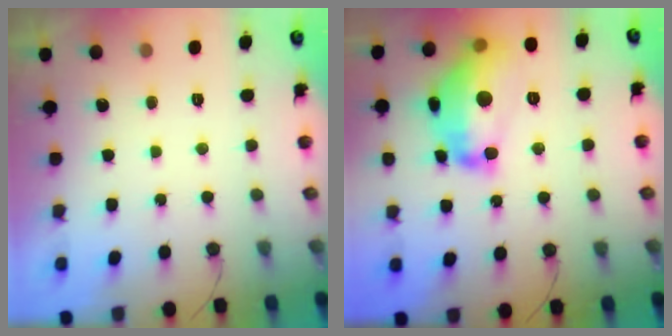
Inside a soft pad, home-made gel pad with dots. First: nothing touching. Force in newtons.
{"total": 20.4, "press": 20.4, "slide": 1.4}